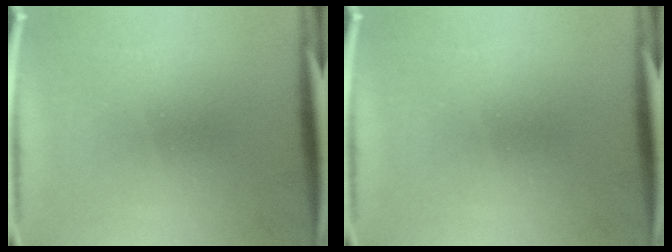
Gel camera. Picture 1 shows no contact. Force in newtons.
{"total": 0.0}